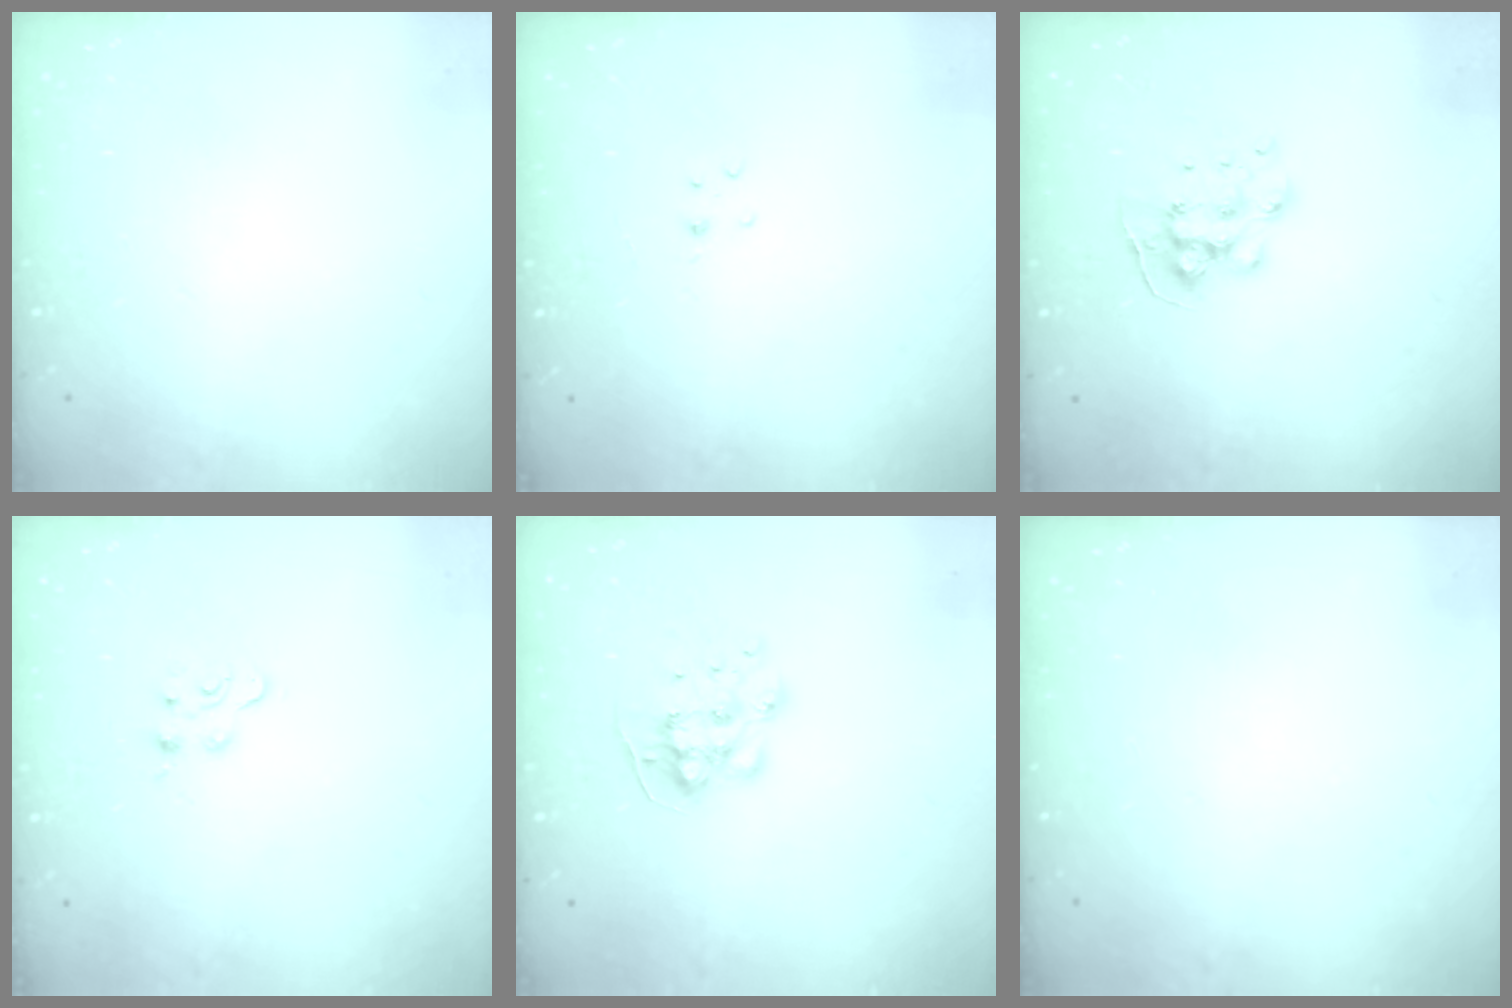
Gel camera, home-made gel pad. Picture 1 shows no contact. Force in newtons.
{"total": 2.5, "press": 2.5, "slide": 0.3}
{"total": 8.5, "press": 8.5, "slide": 0.3}
{"total": 3.9, "press": 3.9, "slide": 0.5}
{"total": 9.1, "press": 9.1, "slide": 0.3}
{"total": 0.0}